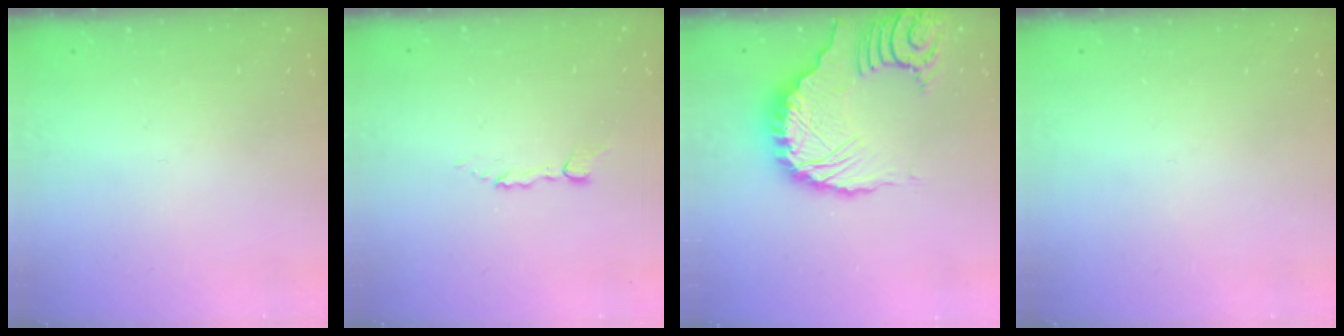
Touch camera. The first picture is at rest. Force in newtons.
{"total": 3.0, "press": 3.0, "slide": 0.2}
{"total": 11.1, "press": 11.1, "slide": 1.3}
{"total": 0.0}